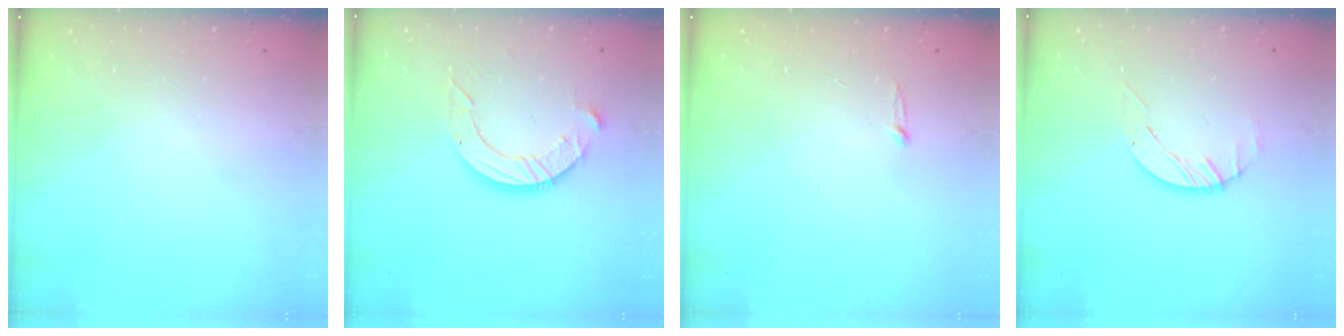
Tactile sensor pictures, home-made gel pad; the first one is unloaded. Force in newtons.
{"total": 10.0, "press": 10.0, "slide": 1.0}
{"total": 2.5, "press": 2.5, "slide": 0.2}
{"total": 2.6, "press": 2.6, "slide": 0.3}